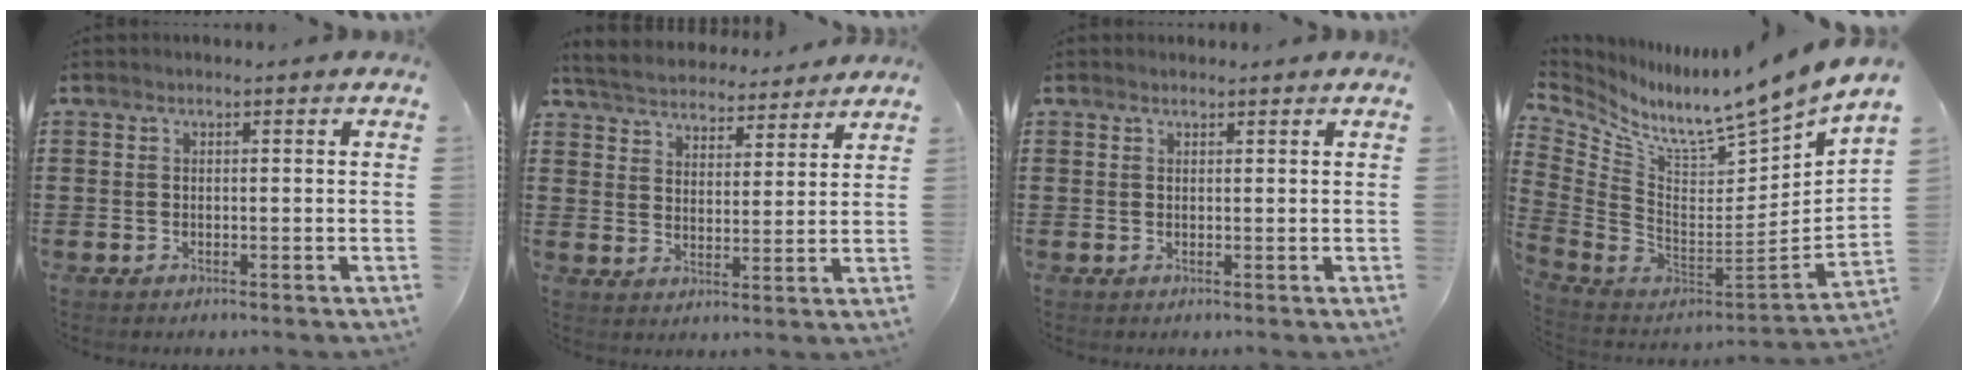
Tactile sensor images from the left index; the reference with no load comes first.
{"total": 4.9, "force": [4.8, 0.6, 0.2], "torque": [-0.029, -0.028, 0.083]}
{"total": 0.5, "force": [0.5, 0.2, 0.1], "torque": [-0.003, 0.001, 0.010]}
{"total": 8.6, "force": [7.1, -0.3, 4.9], "torque": [-0.102, -0.079, 0.103]}